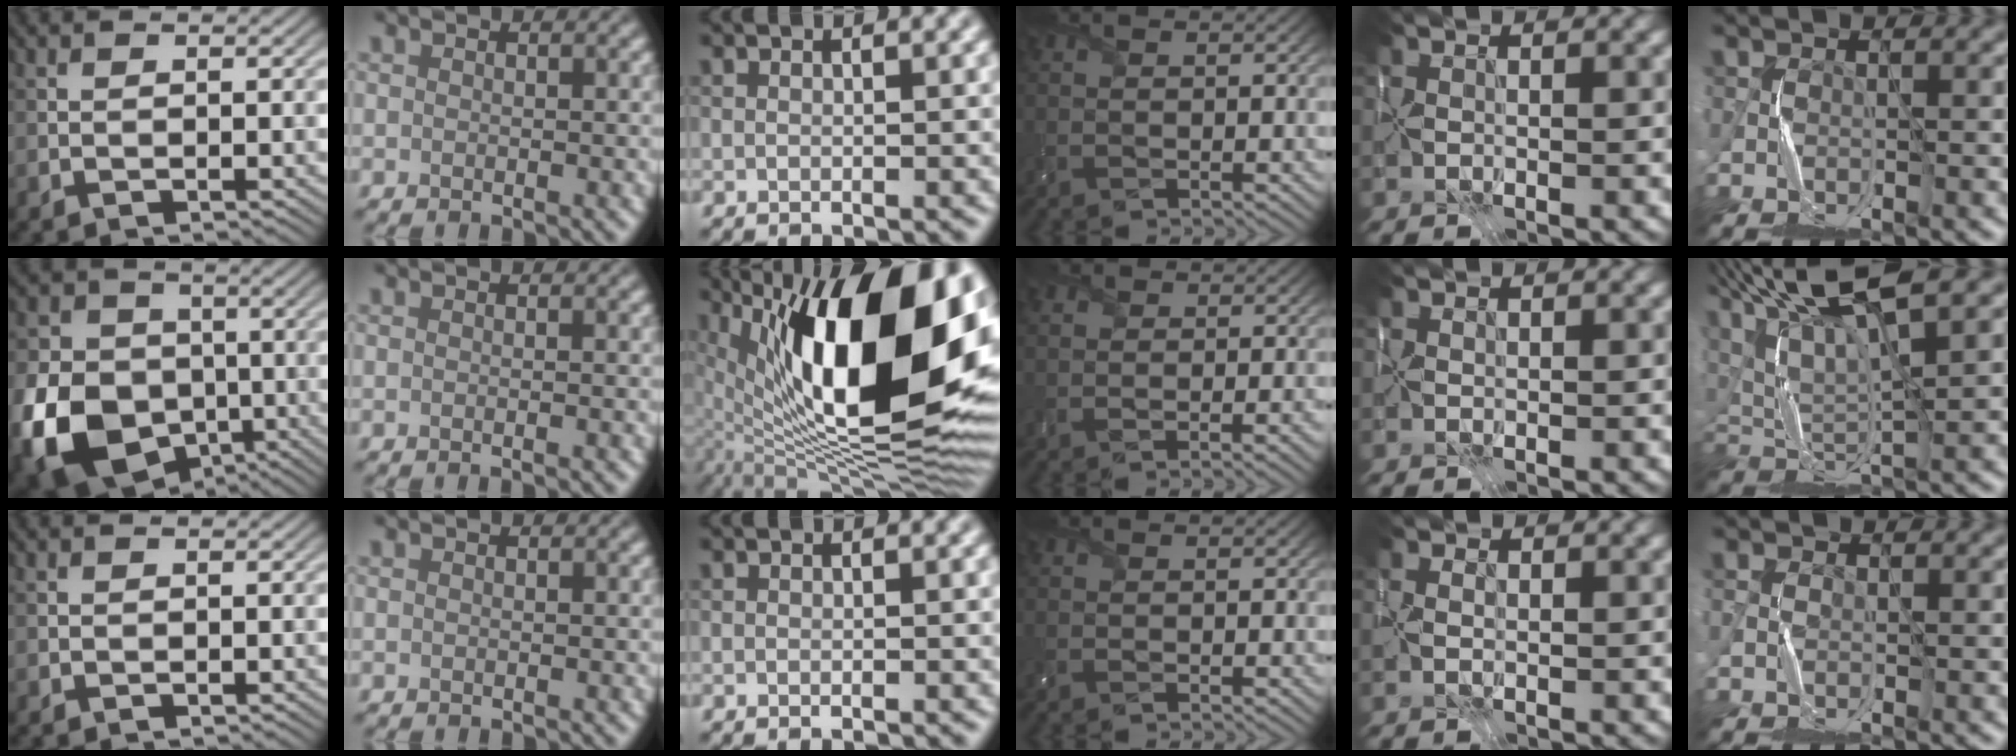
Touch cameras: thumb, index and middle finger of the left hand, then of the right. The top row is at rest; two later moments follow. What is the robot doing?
{"motion": "wrap", "object": "scarf"}